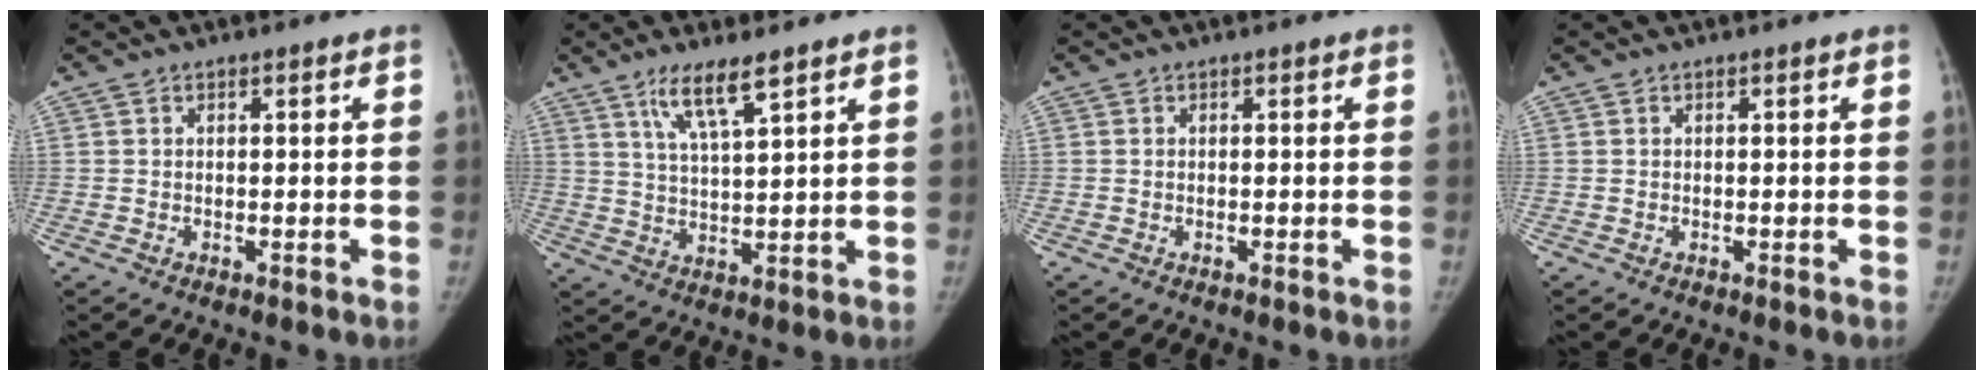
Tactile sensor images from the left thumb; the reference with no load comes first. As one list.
[{"total": 7.4, "force": [4.8, 1.1, 5.5], "torque": [-0.101, -0.027, 0.095]}, {"total": 0.0}, {"total": 0.0}]